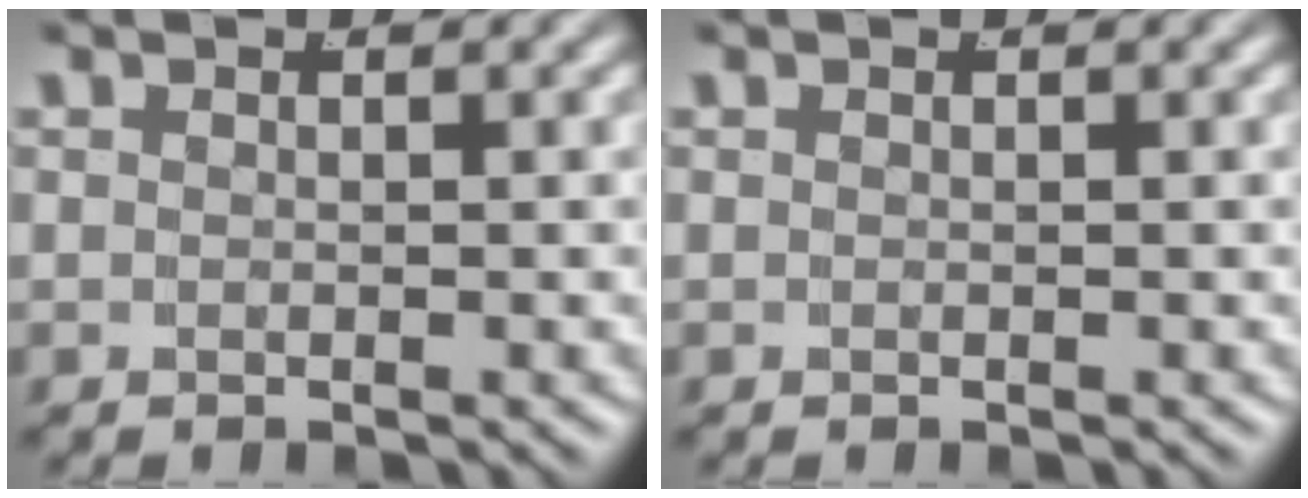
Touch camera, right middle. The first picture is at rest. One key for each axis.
{"total": 0.0}